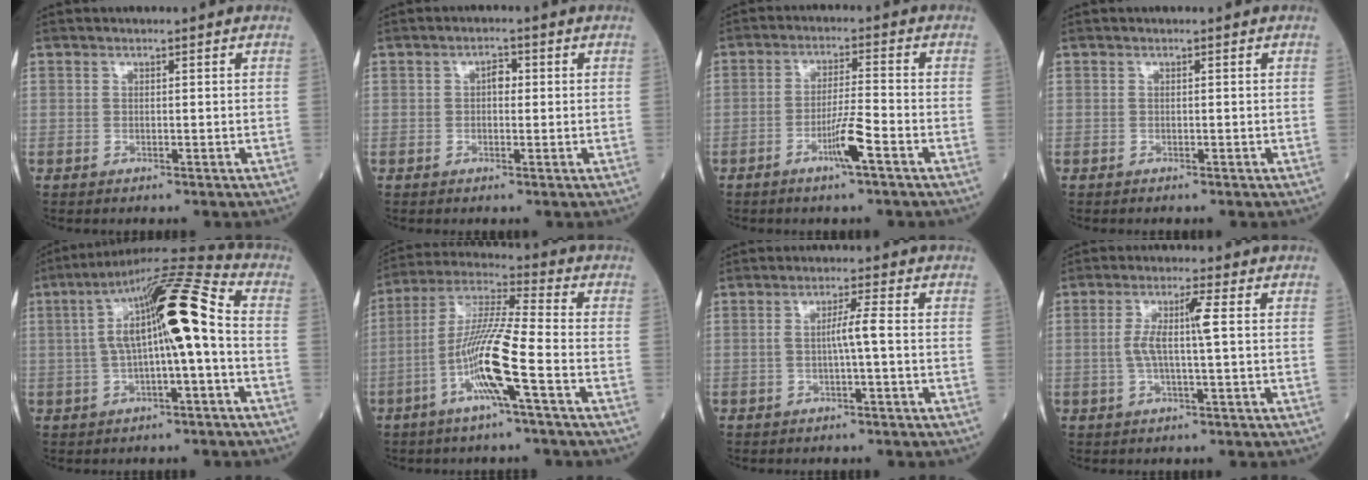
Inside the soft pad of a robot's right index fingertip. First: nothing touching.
{"total": 1.9, "force": [0.2, 1.1, 1.5], "torque": [-0.021, 0.008, 0.000]}
{"total": 5.3, "force": [-2.7, -0.4, 4.5], "torque": [-0.087, -0.004, -0.050]}
{"total": 0.0}
{"total": 14.1, "force": [0.4, 1.5, 14.0], "torque": [-0.242, 0.040, 0.003]}
{"total": 12.0, "force": [-4.3, -0.4, 11.1], "torque": [-0.225, 0.003, -0.088]}
{"total": 2.9, "force": [-0.4, -0.5, 2.8], "torque": [-0.051, 0.006, -0.005]}
{"total": 5.2, "force": [0.1, -0.2, 5.2], "torque": [-0.110, 0.008, 0.004]}